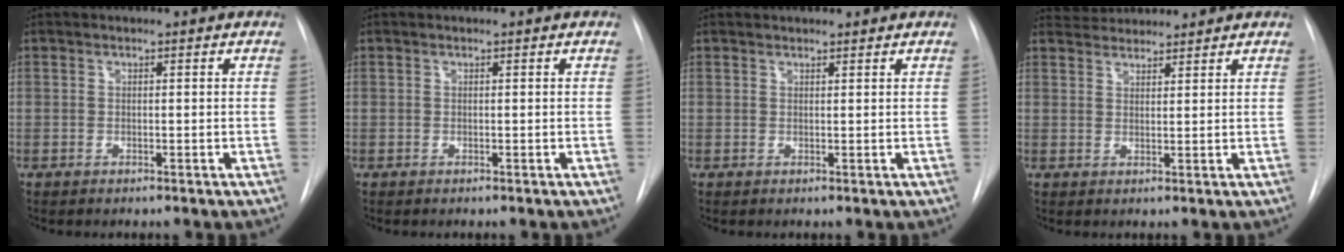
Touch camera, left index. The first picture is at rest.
{"total": 0.0}
{"total": 2.6, "force": [2.5, 0.6, 0.7], "torque": [-0.008, 0.019, 0.033]}
{"total": 4.8, "force": [4.7, 0.7, 0.3], "torque": [-0.009, 0.029, 0.079]}